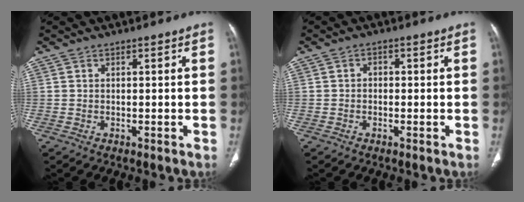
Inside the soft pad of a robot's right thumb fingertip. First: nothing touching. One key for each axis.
{"total": 1.2, "fx": -0.3, "fy": 1.1, "fz": 0.6, "tx": 0.001, "ty": 0.006, "tz": -0.010}